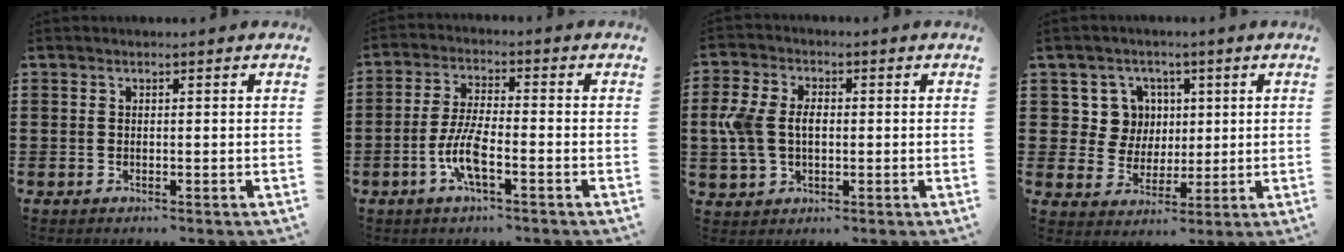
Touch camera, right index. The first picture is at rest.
{"total": 6.5, "force": [-2.7, 1.5, 5.7], "torque": [-0.133, -0.012, -0.057]}
{"total": 5.9, "force": [-0.1, 4.0, 4.3], "torque": [-0.125, 0.000, -0.014]}
{"total": 6.9, "force": [2.0, 6.4, 1.6], "torque": [-0.056, 0.015, 0.038]}